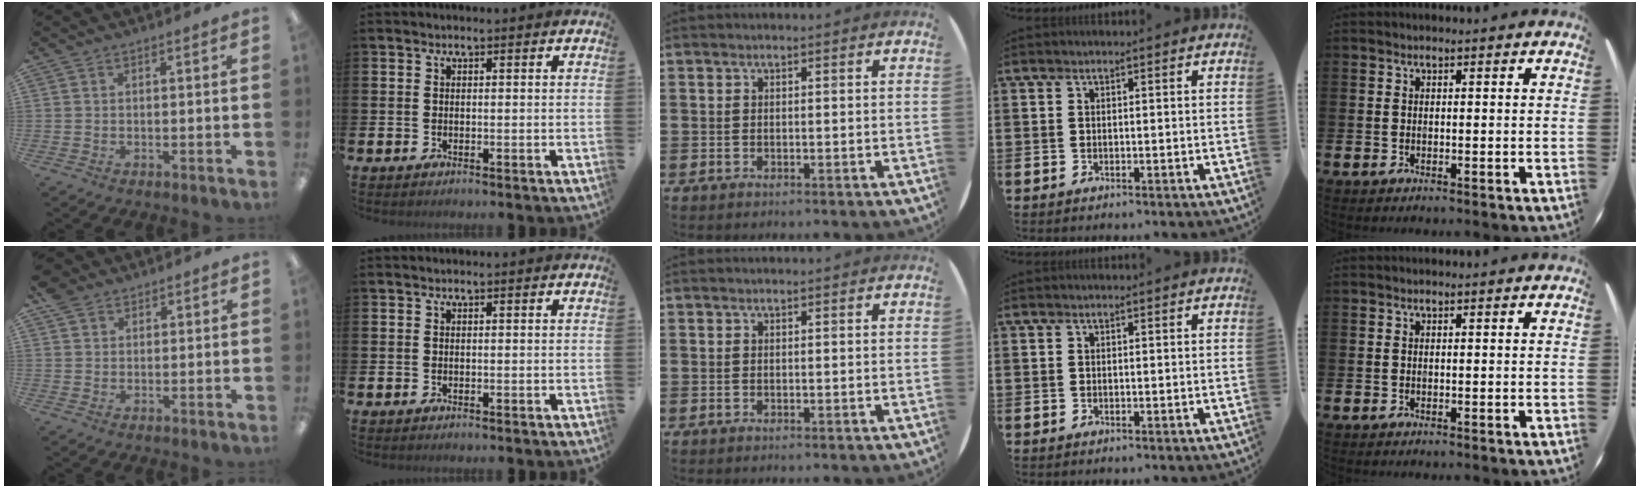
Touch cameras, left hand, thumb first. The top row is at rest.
{"thumb": {"total": 4.1, "force": [2.8, 2.8, 1.0], "torque": [-0.030, 0.002, 0.057]}}